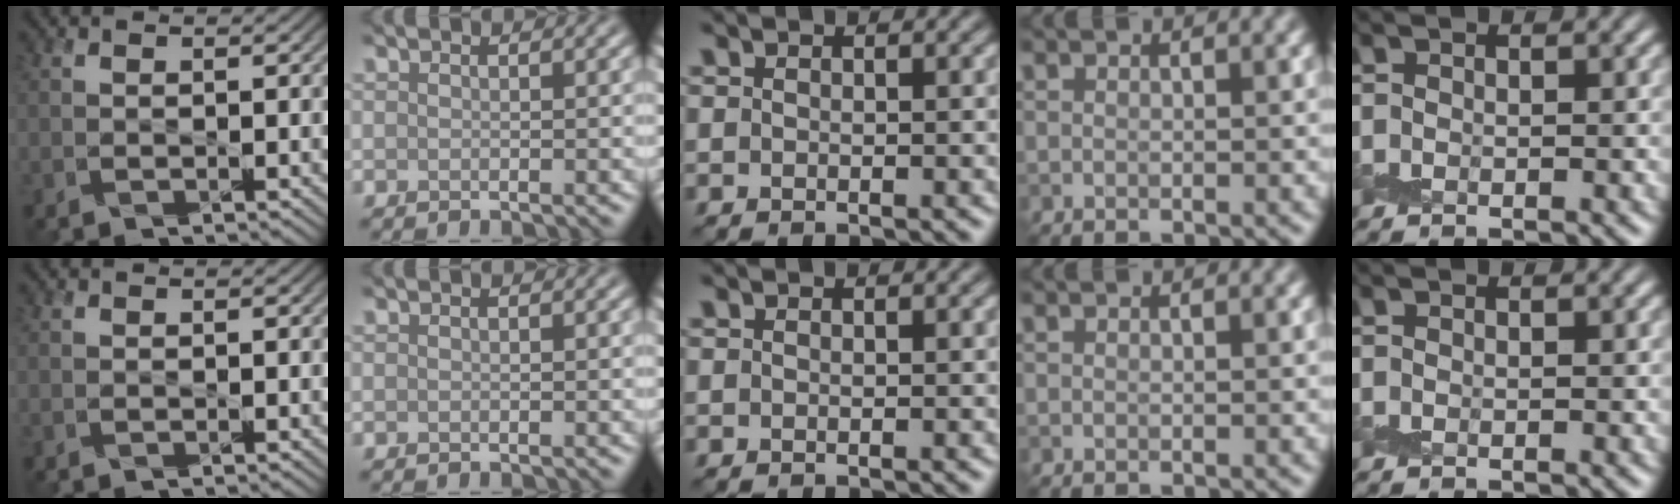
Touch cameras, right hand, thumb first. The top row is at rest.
{}